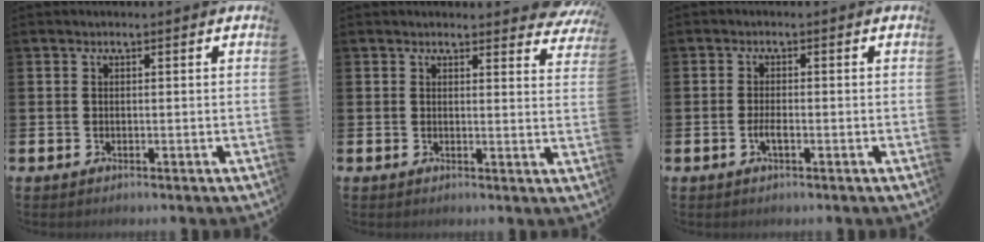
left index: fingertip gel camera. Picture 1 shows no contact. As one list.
[{"total": 3.1, "force": [3.0, 0.5, 0.3], "torque": [0.013, -0.023, 0.050]}, {"total": 1.7, "force": [-0.7, 0.5, 1.5], "torque": [-0.036, 0.003, -0.011]}]